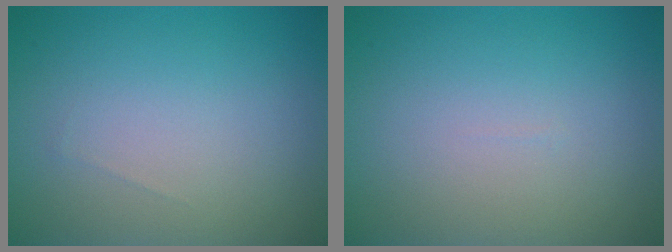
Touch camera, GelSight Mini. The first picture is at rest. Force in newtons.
{"total": 0.0}